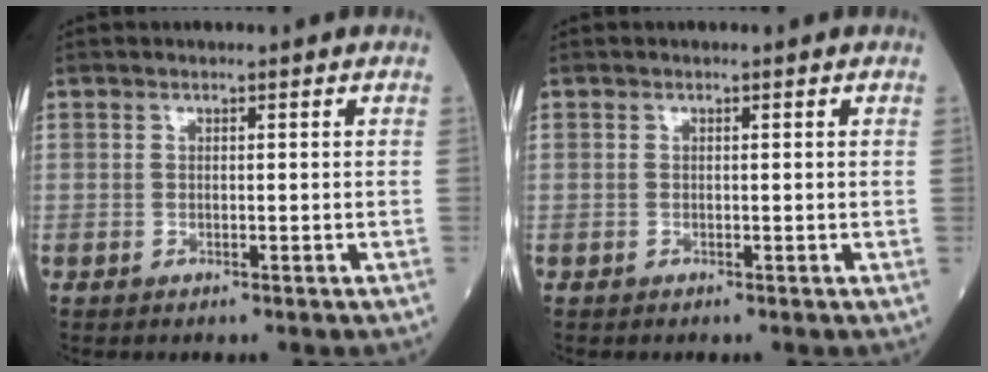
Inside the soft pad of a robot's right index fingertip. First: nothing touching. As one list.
[{"total": 0.0}]